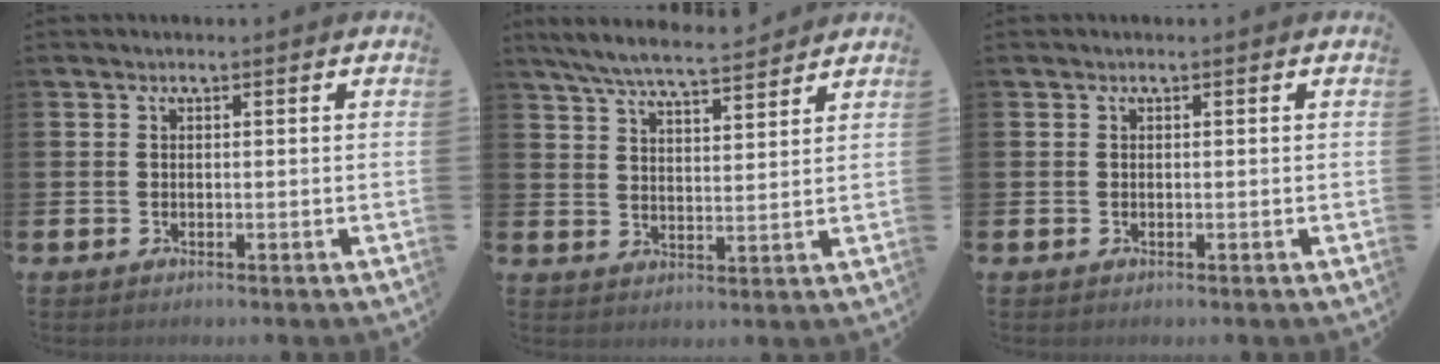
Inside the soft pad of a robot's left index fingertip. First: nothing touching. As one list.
[{"total": 7.0, "force": [6.6, 0.6, 2.1], "torque": [-0.067, -0.031, 0.119]}, {"total": 0.0}]